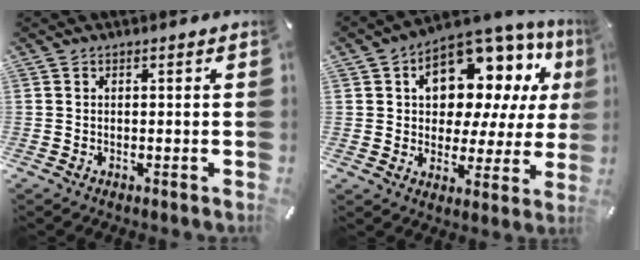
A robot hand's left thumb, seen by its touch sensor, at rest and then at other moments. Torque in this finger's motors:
{"motor_torque": [2.52, 2.49, 0.68, -0.23, 0.20]}